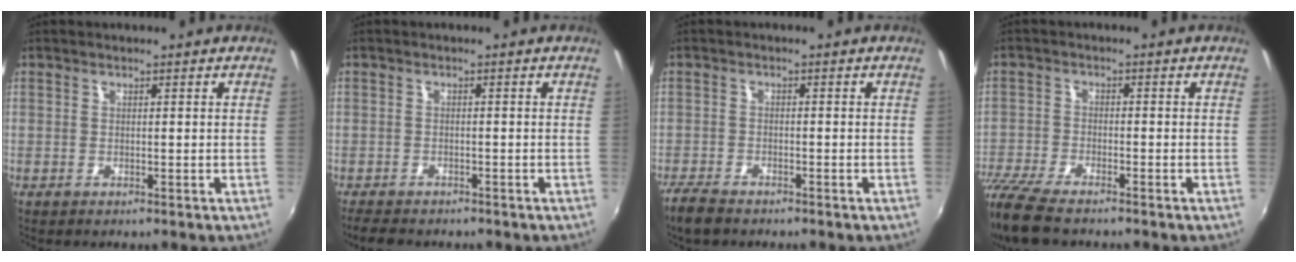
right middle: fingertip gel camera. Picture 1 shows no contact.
{"total": 4.4, "force": [-3.9, 1.6, 1.5], "torque": [-0.044, -0.009, -0.065]}
{"total": 4.5, "force": [-3.8, 1.3, 2.0], "torque": [-0.062, -0.015, -0.077]}
{"total": 11.1, "force": [-9.2, 2.5, 5.7], "torque": [-0.148, -0.036, -0.174]}